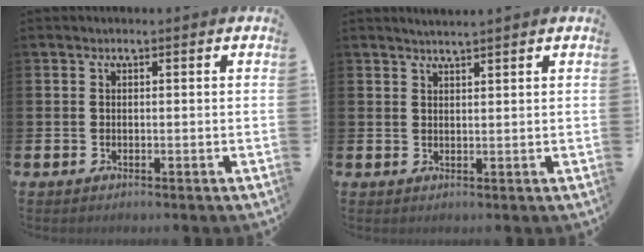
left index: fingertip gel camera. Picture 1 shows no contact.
{"total": 1.9, "force": [1.9, -0.3, 0.2], "torque": [-0.003, -0.008, 0.035]}